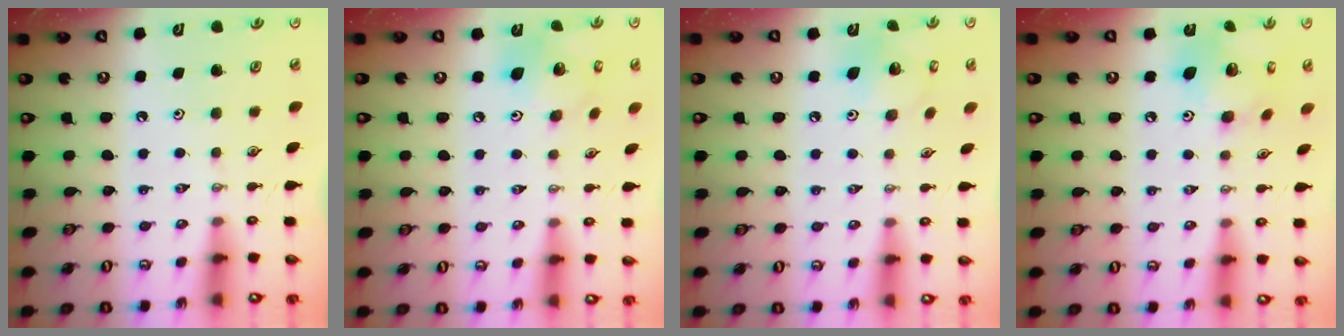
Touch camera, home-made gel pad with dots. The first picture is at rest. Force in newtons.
{"total": 13.5, "press": 13.3, "slide": 2.5}
{"total": 9.2, "press": 9.2, "slide": 0.6}
{"total": 12.9, "press": 12.8, "slide": 0.9}